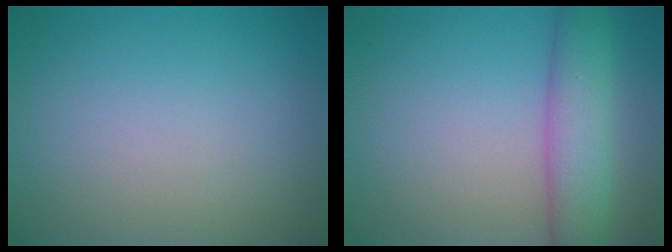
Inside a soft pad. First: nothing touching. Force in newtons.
{"total": 5.2, "press": 5.2, "slide": 0.2}